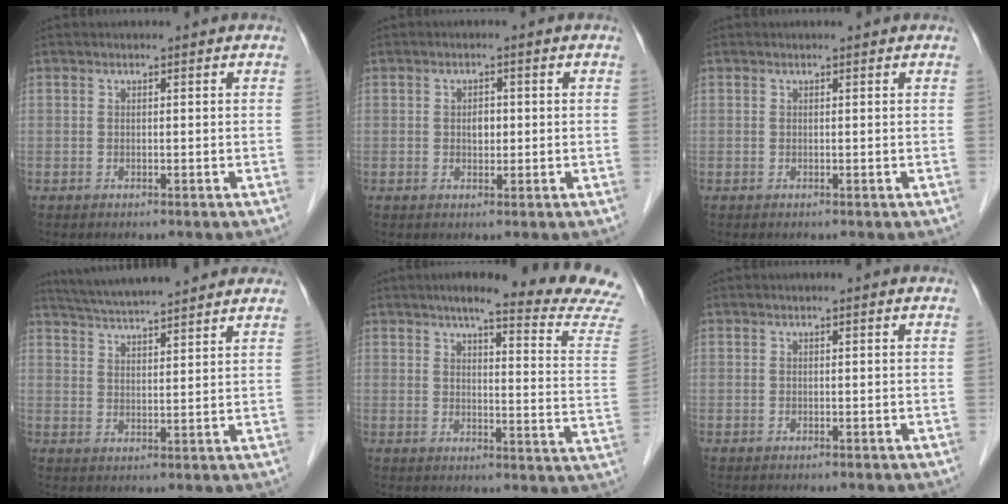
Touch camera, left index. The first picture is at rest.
{"total": 1.8, "force": [-0.5, 1.2, 1.3], "torque": [-0.021, -0.005, -0.007]}
{"total": 0.0}
{"total": 14.4, "force": [12.8, 1.3, 6.3], "torque": [-0.108, 0.028, 0.187]}
{"total": 17.4, "force": [15.8, -0.7, 7.3], "torque": [-0.093, -0.080, 0.173]}
{"total": 0.0}